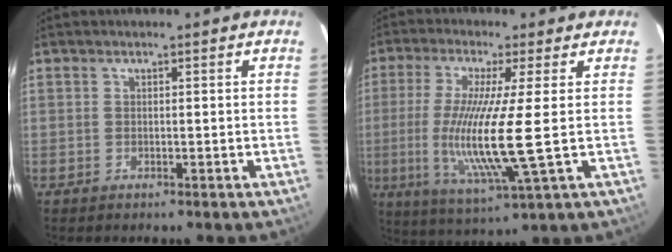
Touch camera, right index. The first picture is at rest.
{"total": 13.1, "force": [-1.0, -0.3, 13.1], "torque": [-0.270, -0.030, -0.025]}